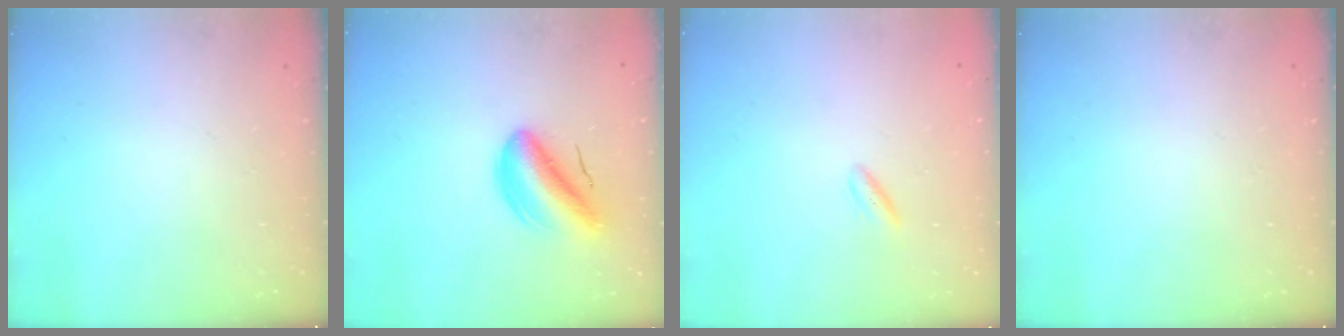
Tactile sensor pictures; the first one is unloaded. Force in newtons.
{"total": 9.4, "press": 8.9, "slide": 2.9}
{"total": 2.3, "press": 2.1, "slide": 1.0}
{"total": 0.0}